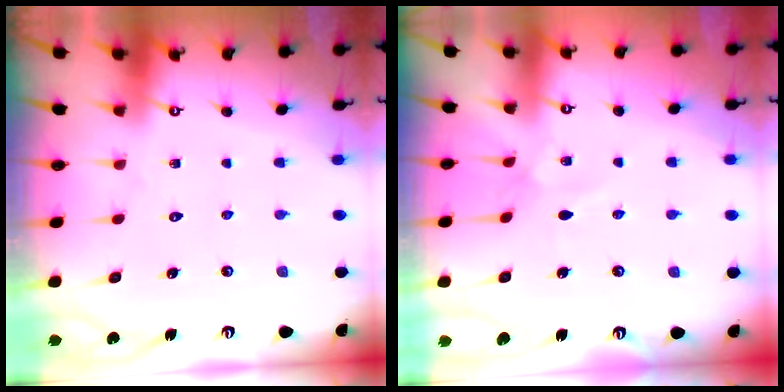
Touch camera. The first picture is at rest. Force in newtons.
{"total": 2.7, "press": 2.7, "slide": 0.5}